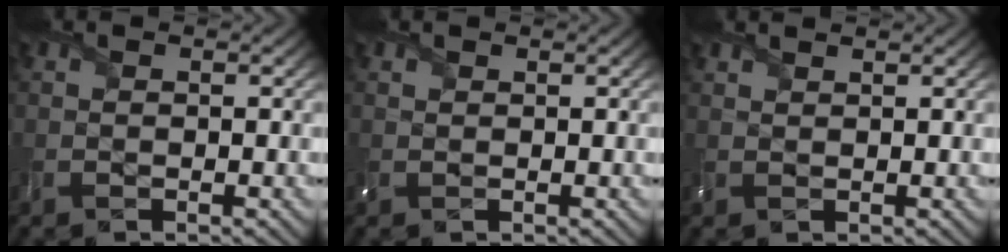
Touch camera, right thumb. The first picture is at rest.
{"total": 0.6, "force": [0.5, 0.4, 0.1], "torque": [-0.007, 0.001, 0.010]}
{"total": 1.1, "force": [1.1, 0.2, 0.3], "torque": [-0.015, 0.003, 0.024]}